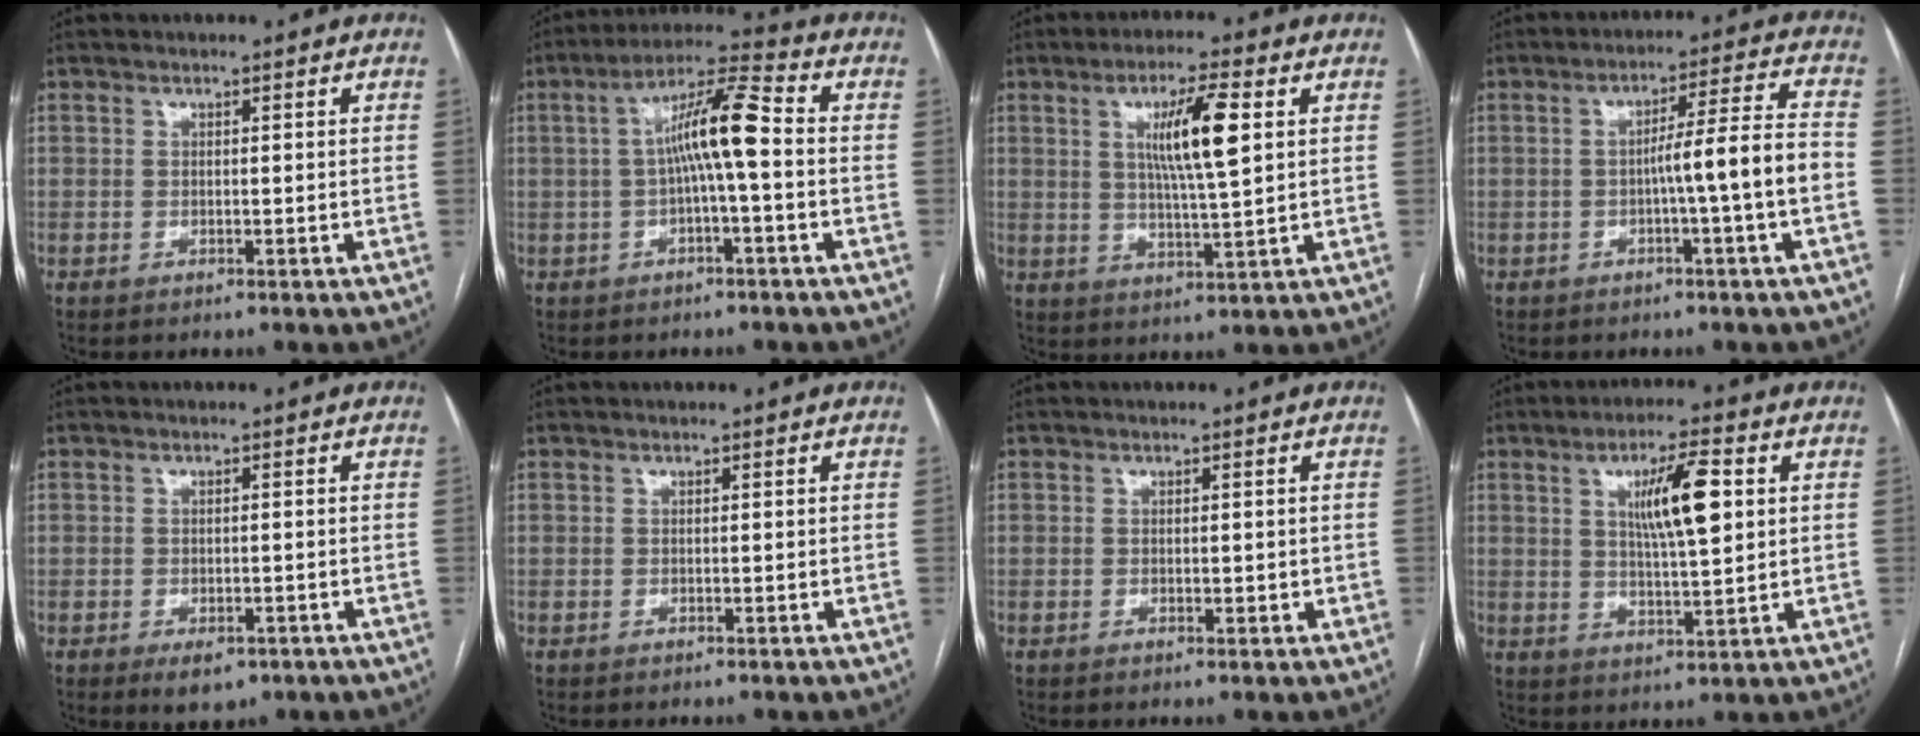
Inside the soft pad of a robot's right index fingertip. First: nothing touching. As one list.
[{"total": 9.1, "force": [-0.1, 0.8, 9.1], "torque": [-0.161, 0.029, -0.006]}, {"total": 9.2, "force": [2.6, 0.6, 8.8], "torque": [-0.153, 0.001, 0.046]}, {"total": 8.4, "force": [-1.9, -1.1, 8.1], "torque": [-0.122, 0.014, -0.027]}, {"total": 3.5, "force": [-1.8, 2.0, 2.1], "torque": [-0.024, -0.002, -0.015]}, {"total": 0.0}, {"total": 1.3, "force": [0.0, 0.7, 1.0], "torque": [-0.016, 0.001, 0.003]}, {"total": 9.1, "force": [2.5, 1.4, 8.6], "torque": [-0.146, 0.004, 0.045]}]